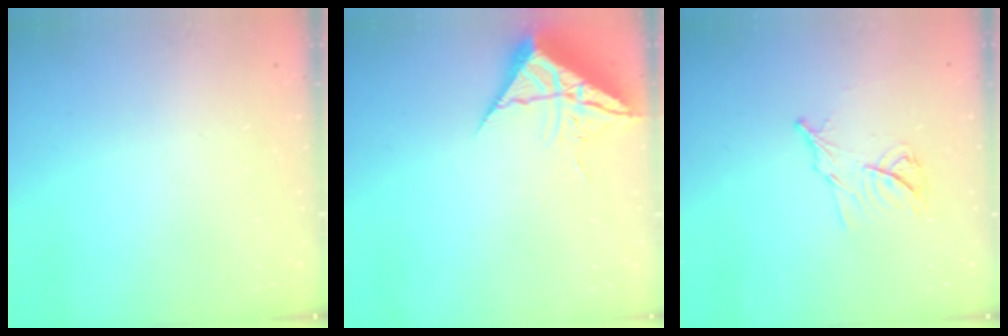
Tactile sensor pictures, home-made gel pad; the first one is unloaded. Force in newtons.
{"total": 9.7, "press": 9.6, "slide": 0.8}
{"total": 10.0, "press": 10.0, "slide": 0.1}